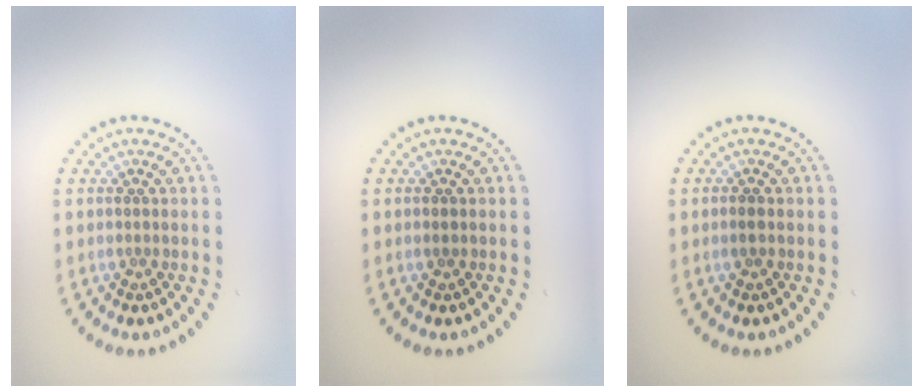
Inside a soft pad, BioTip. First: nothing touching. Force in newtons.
{"total": 0.6, "press": 0.6, "slide": 0.1}
{"total": 0.7, "press": 0.7, "slide": 0.1}